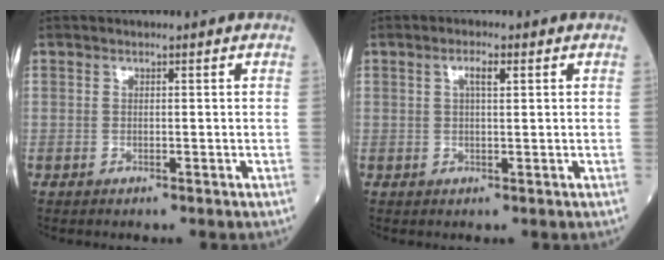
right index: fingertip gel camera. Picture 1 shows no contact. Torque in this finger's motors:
{"motor_torque": [0.10, 0.17, 0.18, 0.06]}